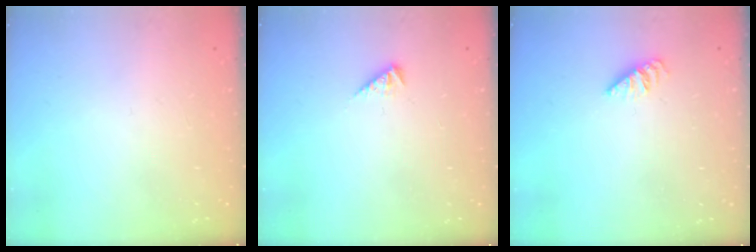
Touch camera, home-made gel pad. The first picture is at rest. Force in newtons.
{"total": 2.7, "press": 2.7, "slide": 0.6}
{"total": 0.6, "press": 0.5, "slide": 0.2}